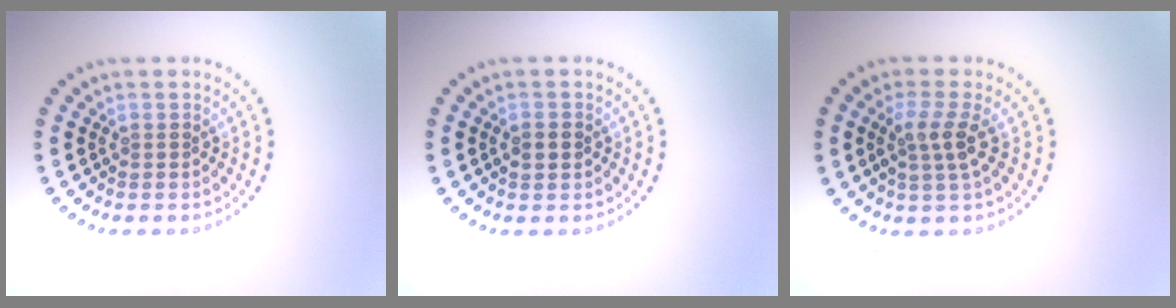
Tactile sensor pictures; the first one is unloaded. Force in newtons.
{"total": 1.9, "press": 1.9, "slide": 0.1}
{"total": 2.5, "press": 2.0, "slide": 1.5}